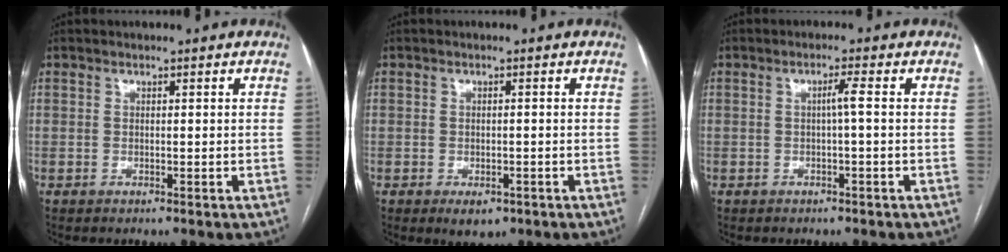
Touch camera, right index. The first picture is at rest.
{"total": 3.0, "force": [-1.6, 1.8, 1.8], "torque": [-0.019, -0.001, -0.011]}
{"total": 1.8, "force": [0.0, -0.4, 1.8], "torque": [-0.030, 0.002, 0.000]}